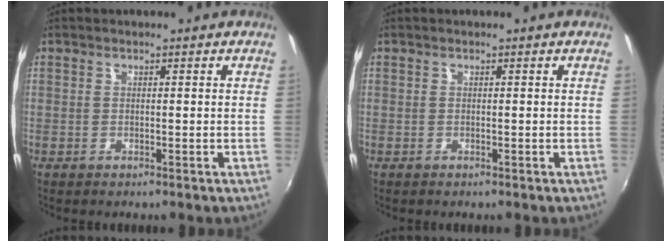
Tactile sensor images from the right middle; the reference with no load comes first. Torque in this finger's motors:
{"motor_torque": [0.00, -0.05, 0.02, 0.01]}